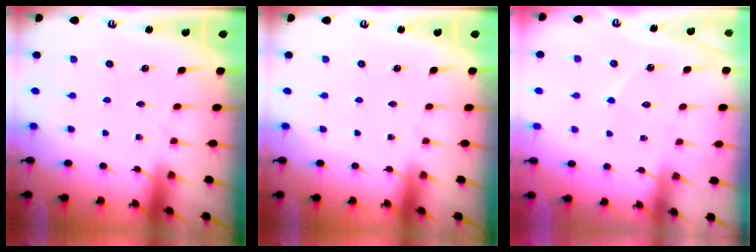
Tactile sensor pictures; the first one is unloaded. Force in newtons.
{"total": 0.0}
{"total": 6.0, "press": 6.0, "slide": 0.5}